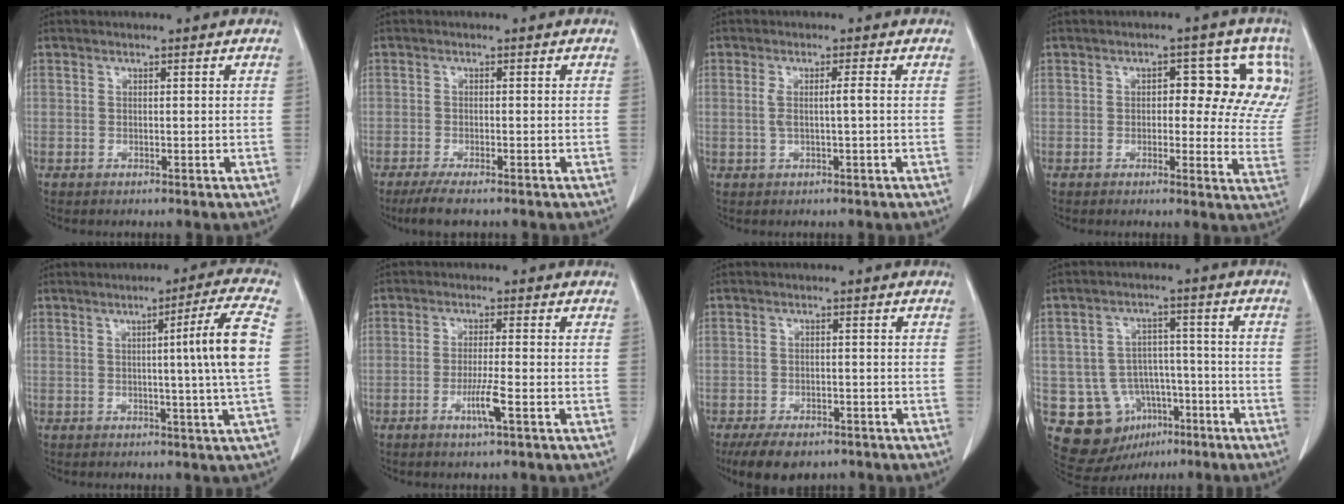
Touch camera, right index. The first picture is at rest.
{"total": 4.6, "force": [-3.4, 0.6, 3.0], "torque": [-0.053, -0.011, -0.057]}
{"total": 2.7, "force": [0.0, 0.0, 2.7], "torque": [-0.052, 0.006, 0.002]}
{"total": 11.3, "force": [3.4, 5.6, 9.3], "torque": [-0.085, 0.014, 0.028]}
{"total": 8.9, "force": [0.5, -2.4, 8.5], "torque": [-0.123, -0.004, 0.011]}
{"total": 4.1, "force": [-1.8, -0.3, 3.7], "torque": [-0.071, -0.008, -0.034]}
{"total": 7.5, "force": [-5.5, 3.6, 3.5], "torque": [-0.052, -0.003, -0.082]}
{"total": 11.6, "force": [-5.0, 9.6, 4.1], "torque": [-0.069, 0.032, -0.063]}